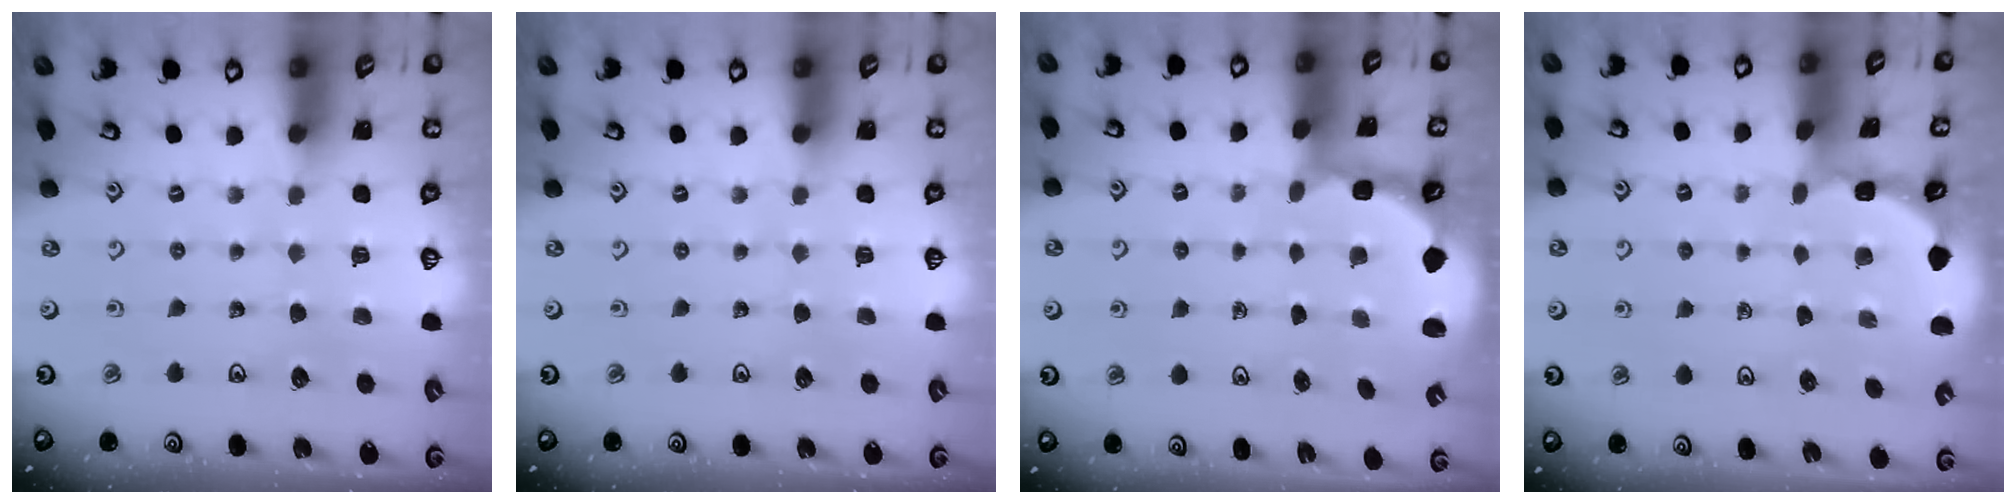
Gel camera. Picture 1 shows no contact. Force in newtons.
{"total": 0.0}
{"total": 2.6, "press": 1.8, "slide": 1.9}
{"total": 1.3, "press": 1.3, "slide": 0.1}